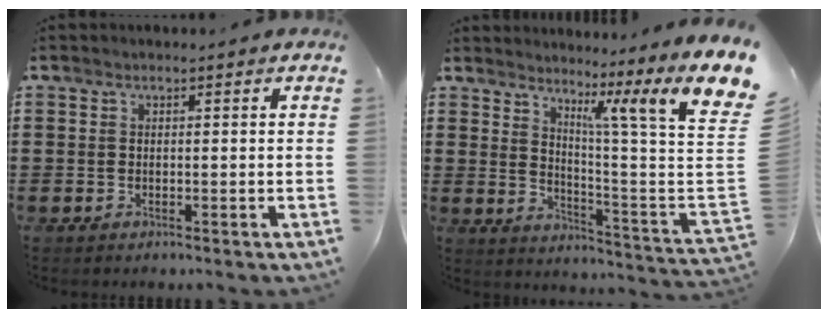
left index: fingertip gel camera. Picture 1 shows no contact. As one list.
[{"total": 9.5, "force": [5.5, -0.3, 7.7], "torque": [-0.138, -0.052, 0.075]}]